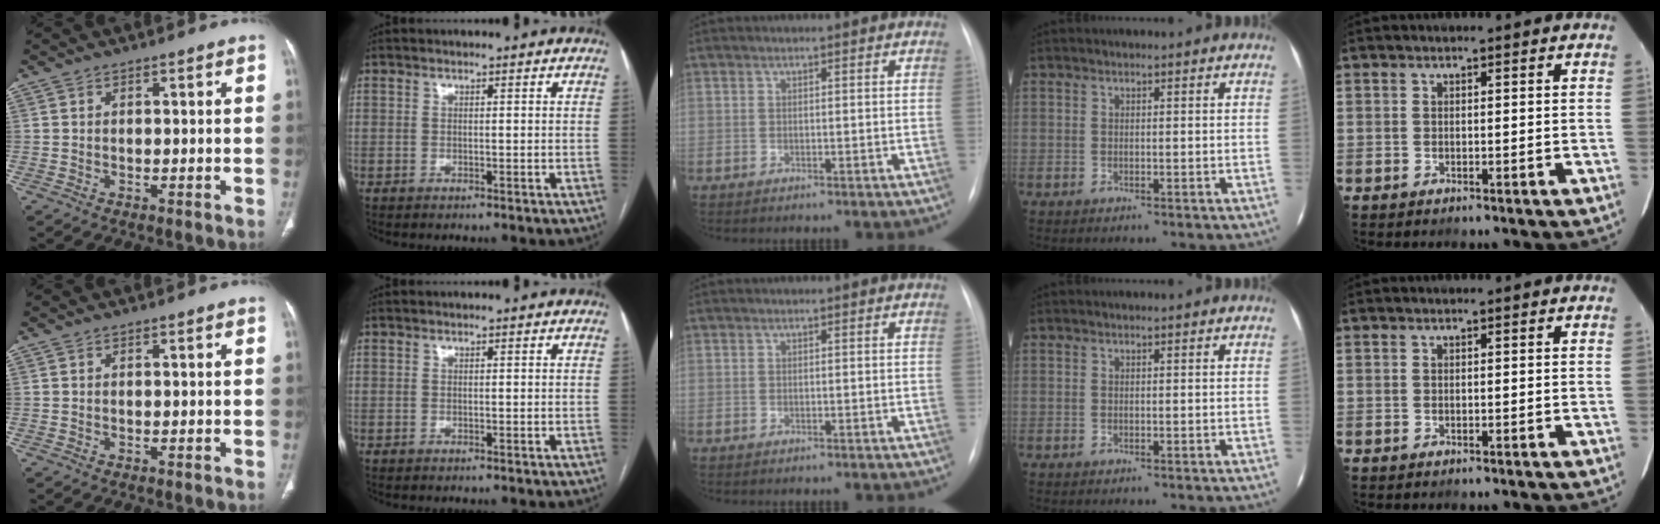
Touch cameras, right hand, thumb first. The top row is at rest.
{}